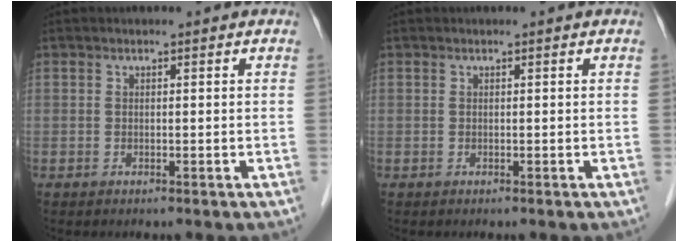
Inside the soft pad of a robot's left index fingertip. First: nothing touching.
{"total": 0.0}